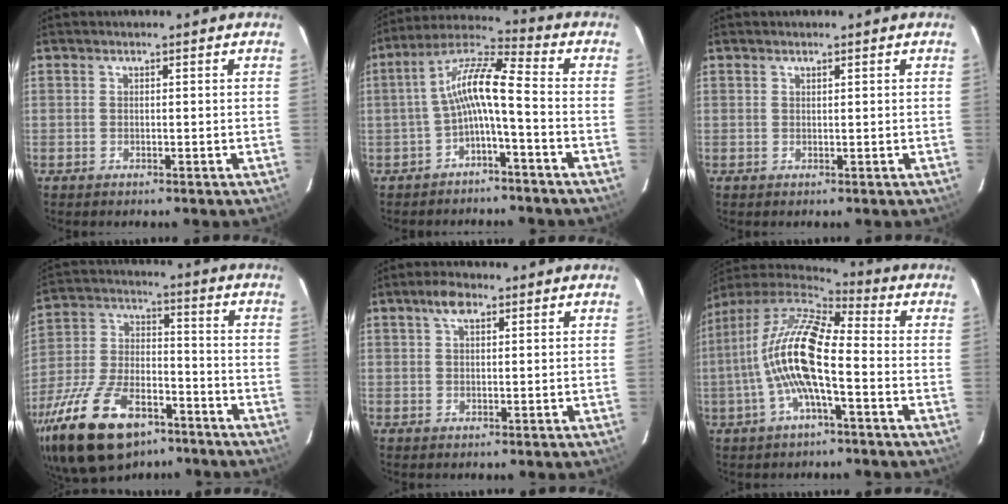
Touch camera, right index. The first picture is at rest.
{"total": 9.0, "force": [-2.3, 1.0, 8.7], "torque": [-0.190, 0.024, -0.046]}
{"total": 0.5, "force": [0.4, 0.0, 0.3], "torque": [-0.004, 0.001, 0.009]}
{"total": 23.9, "force": [-14.9, 11.7, 14.5], "torque": [-0.305, -0.020, -0.250]}
{"total": 3.6, "force": [1.9, 1.7, 2.6], "torque": [-0.047, 0.012, 0.033]}
{"total": 15.0, "force": [-2.6, 3.7, 14.3], "torque": [-0.265, 0.000, -0.054]}